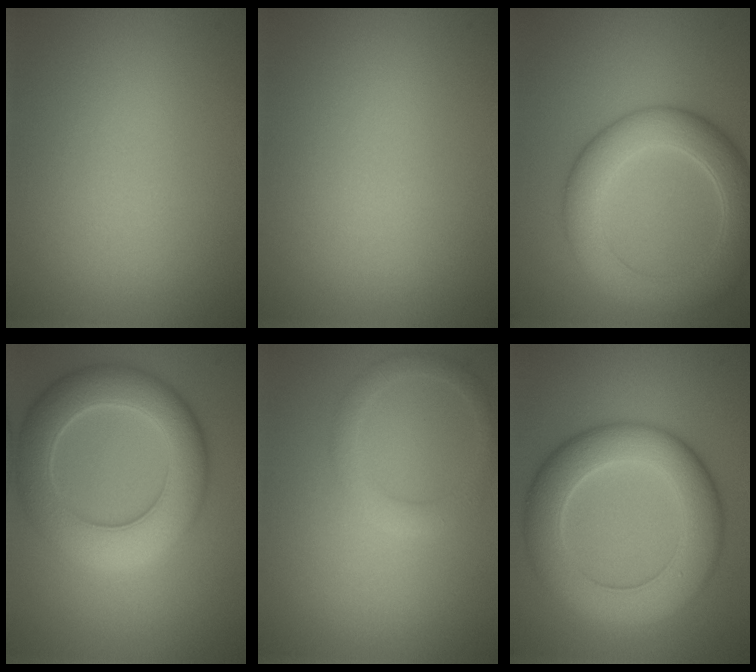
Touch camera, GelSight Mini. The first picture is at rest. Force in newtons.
{"total": 0.0}
{"total": 6.8, "press": 6.8, "slide": 0.0}
{"total": 8.2, "press": 8.2, "slide": 0.5}
{"total": 2.0, "press": 2.0, "slide": 0.1}
{"total": 9.0, "press": 9.0, "slide": 0.7}